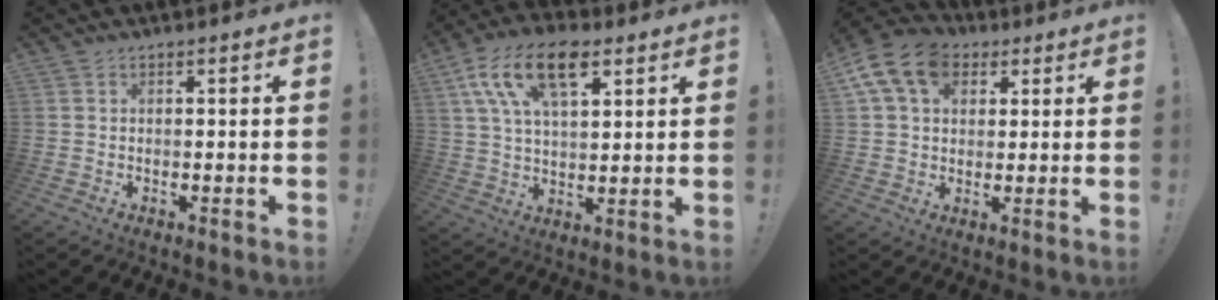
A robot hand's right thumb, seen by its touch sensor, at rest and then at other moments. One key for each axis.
{"total": 16.4, "fx": 7.8, "fy": 8.3, "fz": 11.8, "tx": -0.215, "ty": -0.015, "tz": 0.139}
{"total": 14.3, "fx": 5.7, "fy": 10.1, "fz": 8.3, "tx": -0.149, "ty": -0.012, "tz": 0.111}